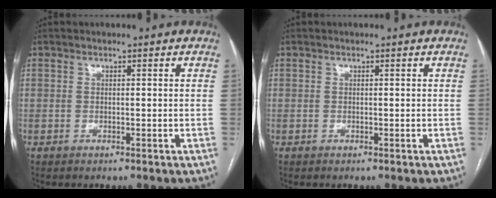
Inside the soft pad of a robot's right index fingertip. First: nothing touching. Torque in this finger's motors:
{"motor_torque": [0.00, 0.00, 0.00, 0.00]}